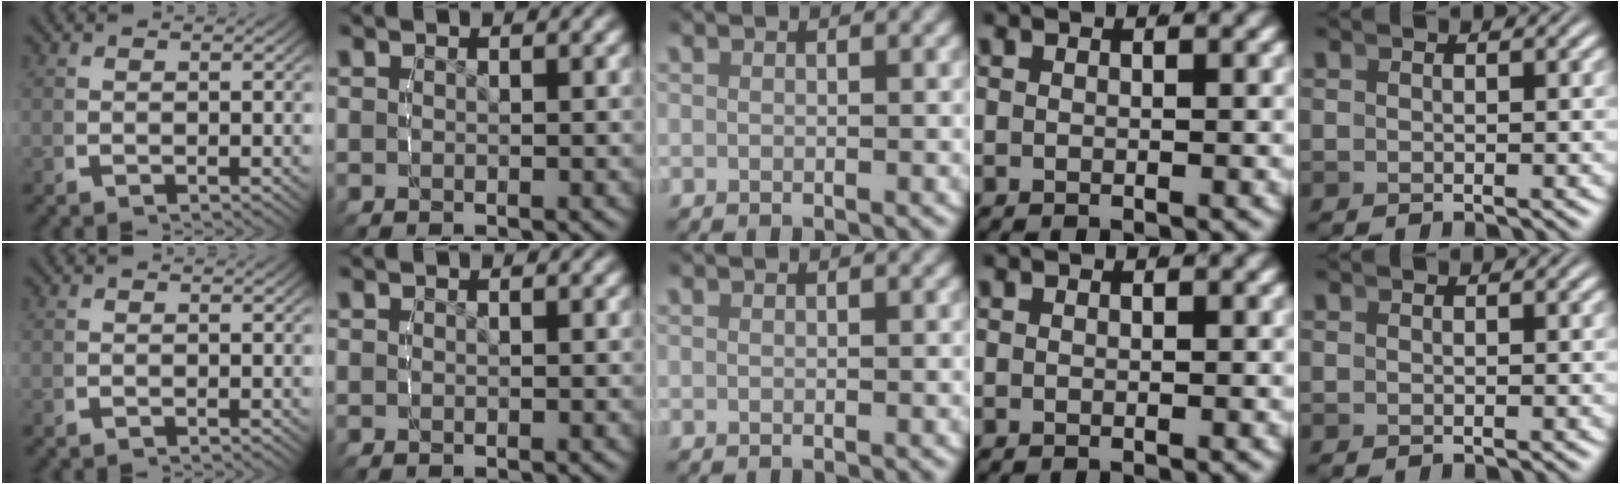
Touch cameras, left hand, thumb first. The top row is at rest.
{}